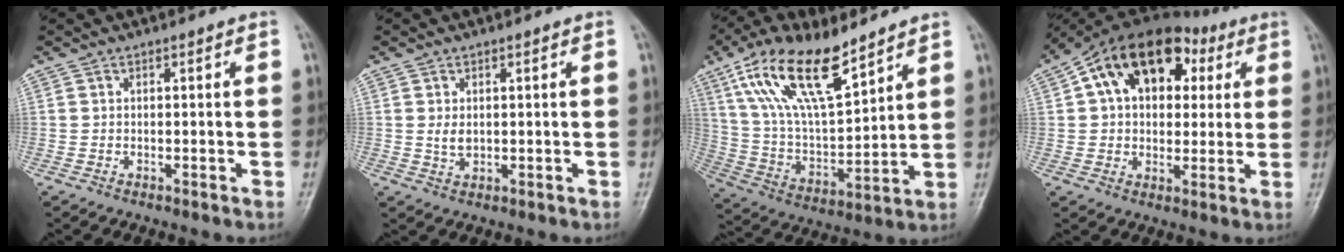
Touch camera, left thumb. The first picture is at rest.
{"total": 2.2, "force": [0.4, 1.4, 1.6], "torque": [-0.025, -0.005, 0.010]}
{"total": 18.9, "force": [11.6, 6.9, 13.2], "torque": [-0.226, -0.041, 0.230]}
{"total": 17.3, "force": [5.4, 11.6, 11.7], "torque": [-0.153, 0.021, 0.079]}